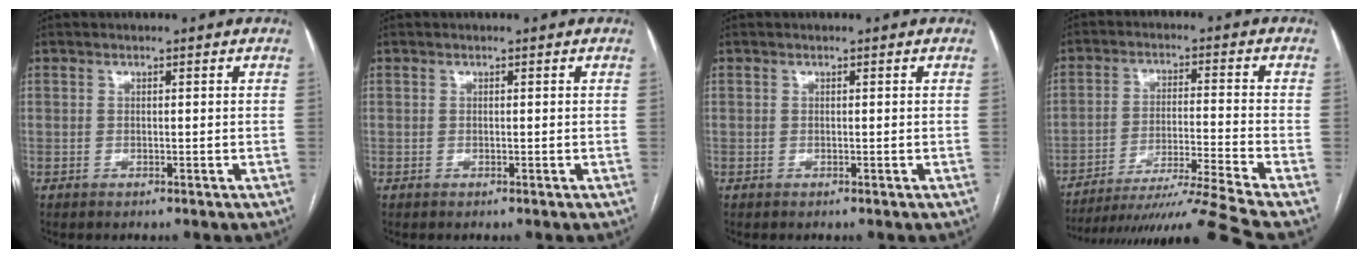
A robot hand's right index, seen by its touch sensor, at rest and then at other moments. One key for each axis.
{"total": 0.0}
{"total": 0.0}
{"total": 16.3, "fx": -14.0, "fy": -4.3, "fz": 7.1, "tx": -0.119, "ty": -0.021, "tz": -0.229}